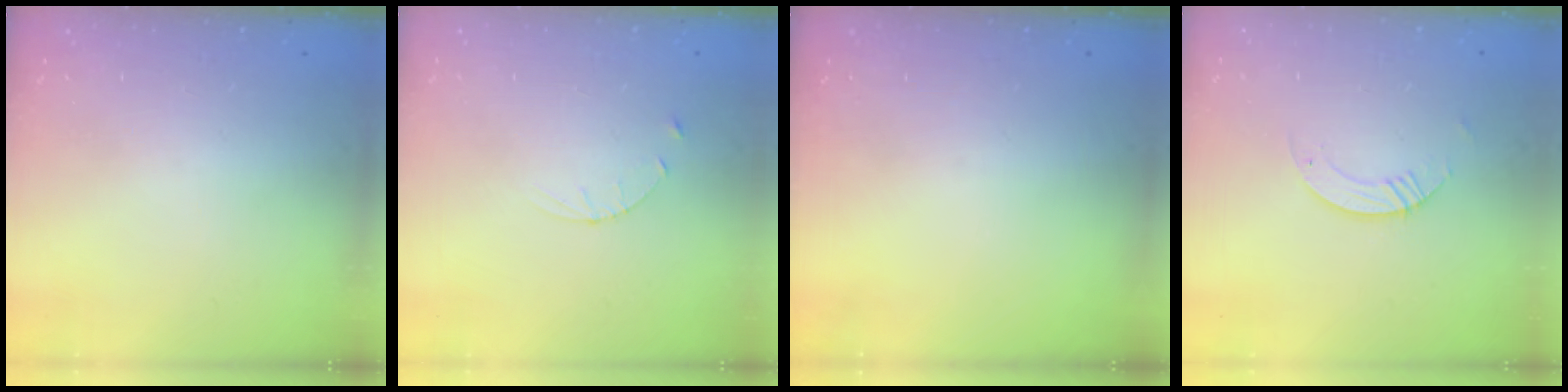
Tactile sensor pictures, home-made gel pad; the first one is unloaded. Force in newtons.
{"total": 3.0, "press": 2.9, "slide": 0.4}
{"total": 0.0}
{"total": 3.2, "press": 3.2, "slide": 0.3}